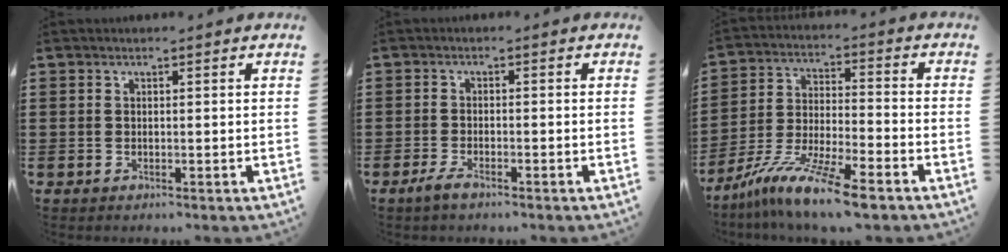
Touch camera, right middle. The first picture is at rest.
{"total": 2.1, "force": [-1.4, 0.4, 1.4], "torque": [-0.033, -0.001, -0.029]}
{"total": 11.1, "force": [-8.9, 0.2, 6.7], "torque": [-0.138, 0.001, -0.175]}